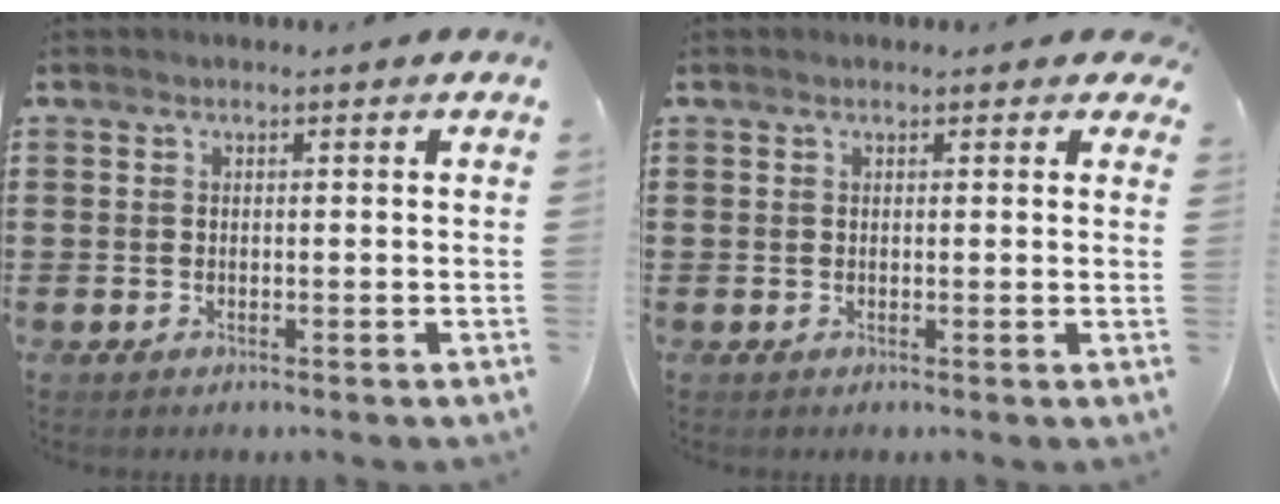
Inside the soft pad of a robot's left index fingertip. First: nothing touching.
{"total": 0.9, "force": [0.7, 0.4, 0.4], "torque": [-0.010, 0.004, 0.014]}